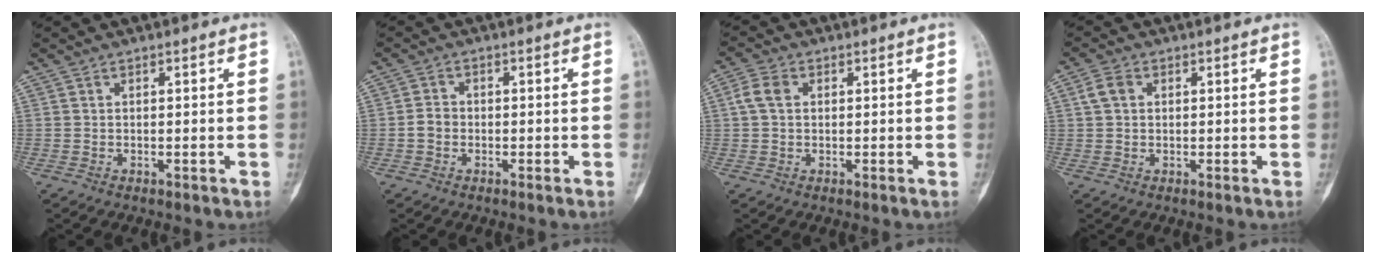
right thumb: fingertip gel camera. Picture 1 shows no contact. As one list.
[{"total": 2.2, "force": [-0.8, 1.7, 1.2], "torque": [-0.019, 0.007, -0.022]}, {"total": 3.8, "force": [0.6, 2.8, 2.6], "torque": [-0.057, 0.012, 0.006]}, {"total": 3.0, "force": [0.7, 2.2, 1.9], "torque": [-0.039, 0.010, 0.011]}]